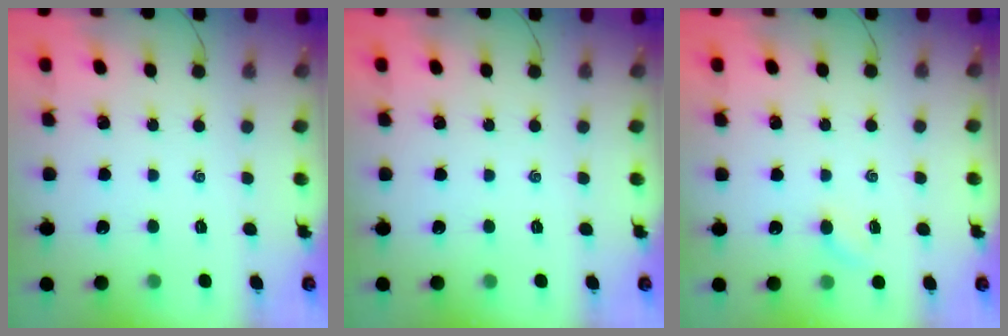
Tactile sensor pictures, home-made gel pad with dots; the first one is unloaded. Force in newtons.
{"total": 0.0}
{"total": 2.4, "press": 2.3, "slide": 0.8}